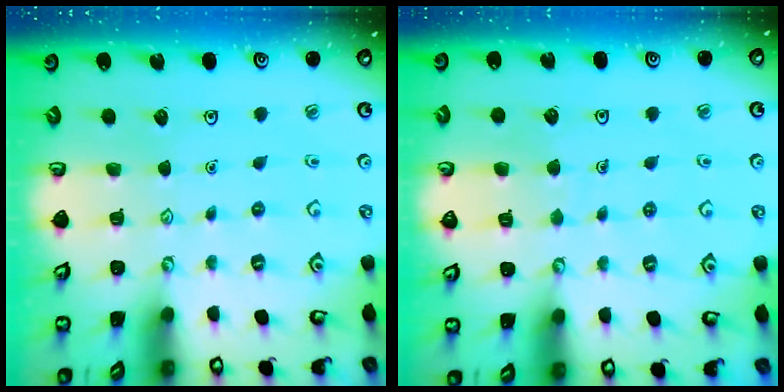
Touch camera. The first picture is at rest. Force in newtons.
{"total": 3.5, "press": 3.5, "slide": 0.1}